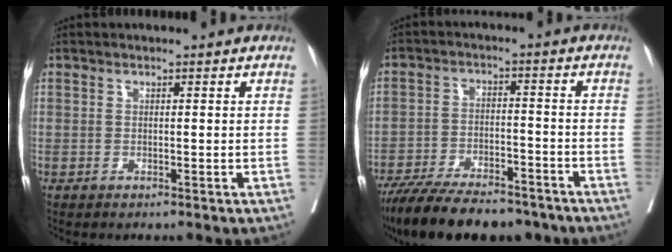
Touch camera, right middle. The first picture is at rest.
{"total": 16.7, "force": [-13.8, 4.8, 8.1], "torque": [-0.149, -0.011, -0.214]}